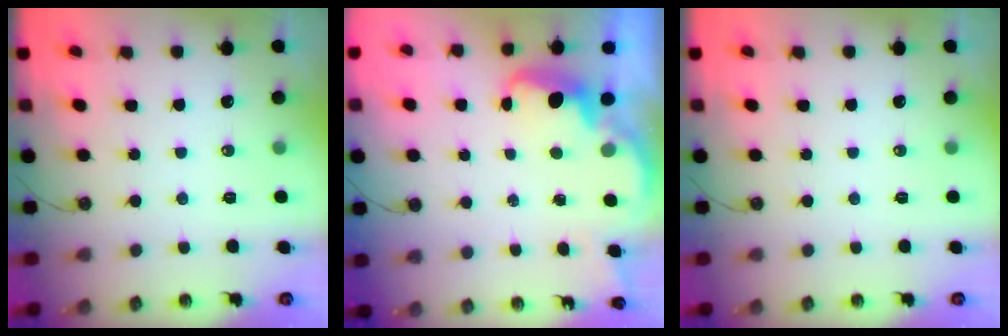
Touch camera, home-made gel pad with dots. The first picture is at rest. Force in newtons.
{"total": 3.0, "press": 3.0, "slide": 0.6}
{"total": 0.0}